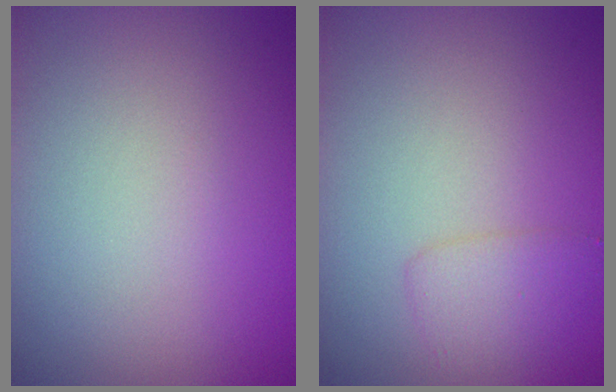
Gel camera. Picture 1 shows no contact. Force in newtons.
{"total": 1.7, "press": 1.7, "slide": 0.1}